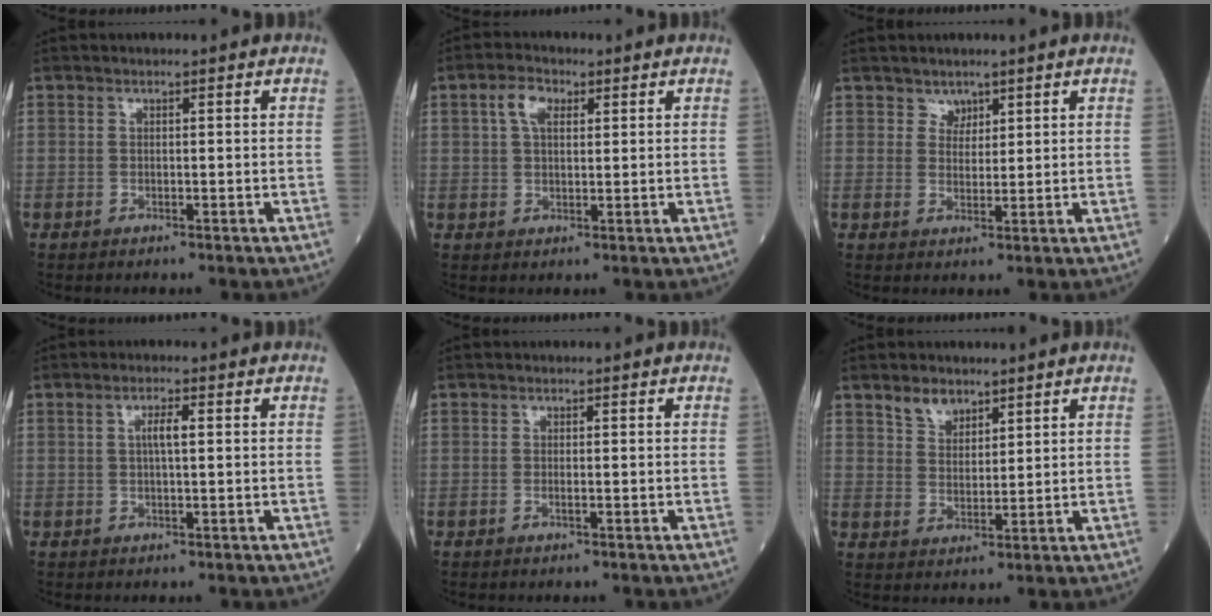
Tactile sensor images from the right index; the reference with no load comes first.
{"total": 4.1, "force": [1.6, 2.2, 3.0], "torque": [-0.061, 0.013, 0.030]}
{"total": 2.0, "force": [1.5, 1.3, 0.2], "torque": [0.004, -0.004, 0.022]}
{"total": 2.5, "force": [0.4, 0.3, 2.4], "torque": [-0.046, 0.002, 0.007]}
{"total": 0.7, "force": [-0.3, 0.1, 0.6], "torque": [-0.011, -0.001, -0.005]}
{"total": 4.1, "force": [3.1, 2.2, 1.5], "torque": [-0.028, 0.000, 0.062]}